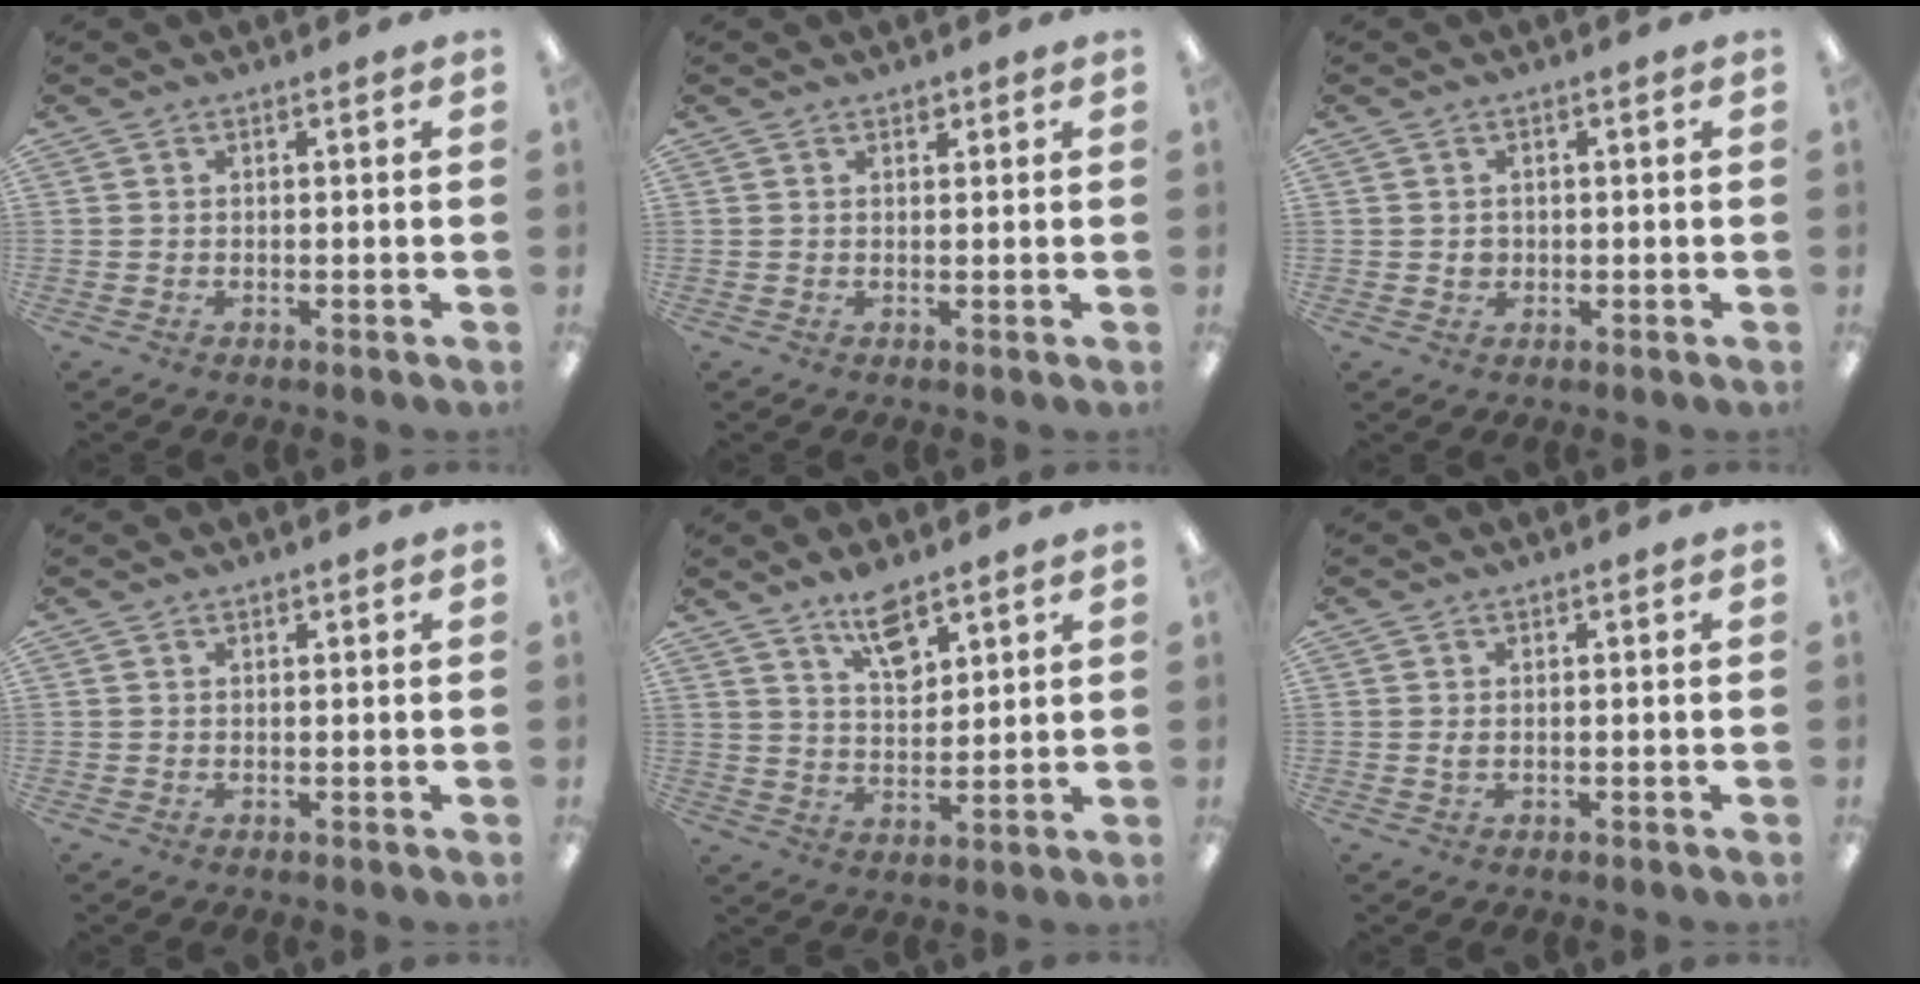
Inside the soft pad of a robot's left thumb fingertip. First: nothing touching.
{"total": 1.4, "force": [1.1, 0.6, 0.6], "torque": [-0.005, -0.004, 0.019]}
{"total": 1.7, "force": [0.2, 1.5, 0.7], "torque": [-0.007, 0.001, 0.001]}
{"total": 1.0, "force": [0.8, 0.4, 0.5], "torque": [-0.010, 0.000, 0.014]}
{"total": 9.0, "force": [6.6, 3.8, 4.7], "torque": [-0.071, -0.035, 0.114]}
{"total": 1.1, "force": [0.2, 0.5, 0.9], "torque": [-0.011, -0.001, 0.002]}